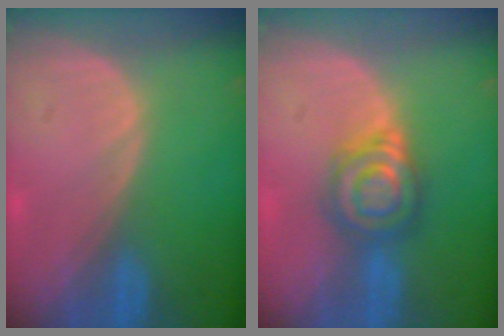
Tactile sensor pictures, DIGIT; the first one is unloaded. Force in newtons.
{"total": 6.3, "press": 6.3, "slide": 0.5}